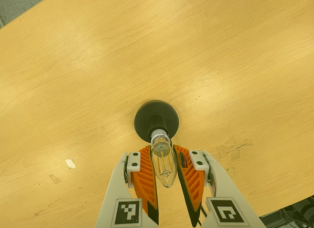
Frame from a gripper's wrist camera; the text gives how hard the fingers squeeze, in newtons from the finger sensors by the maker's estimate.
{"total": 14.3, "left": 14.2, "right": 14.4}